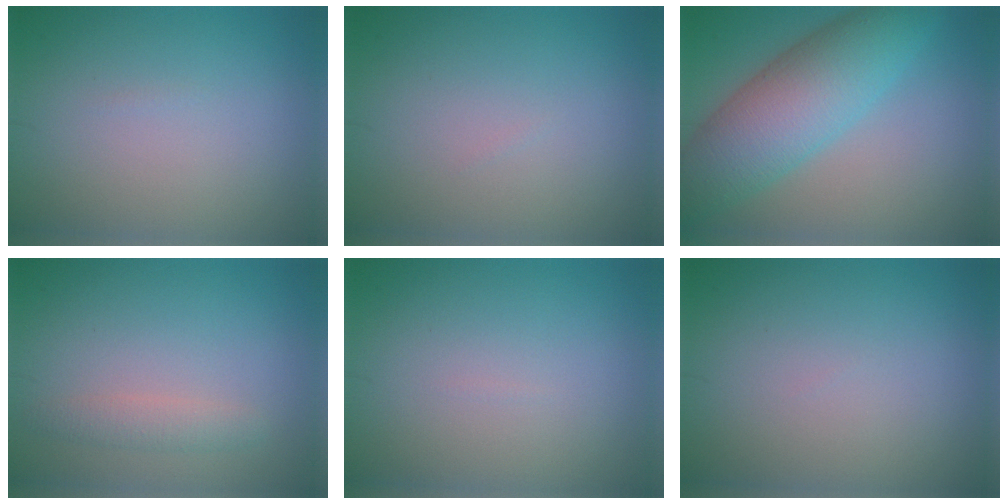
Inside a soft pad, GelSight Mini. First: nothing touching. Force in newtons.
{"total": 0.0}
{"total": 8.5, "press": 8.5, "slide": 0.1}
{"total": 1.6, "press": 1.6, "slide": 0.0}
{"total": 0.0}
{"total": 0.0}